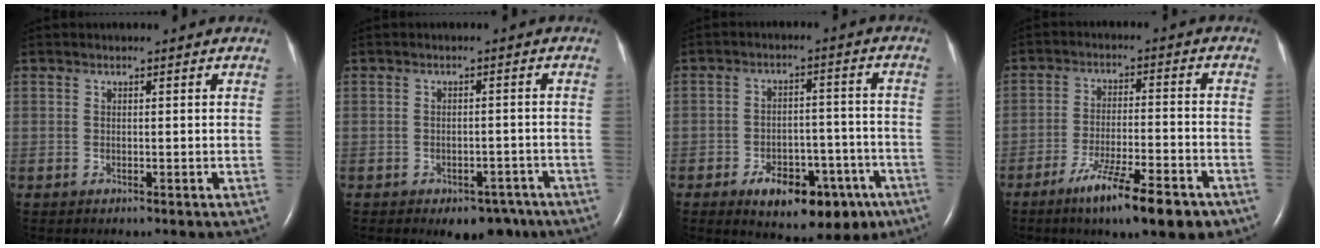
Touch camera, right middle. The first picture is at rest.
{"total": 6.0, "force": [-4.3, 3.3, 2.6], "torque": [-0.022, 0.012, -0.051]}
{"total": 13.0, "force": [-7.6, 6.4, 8.5], "torque": [-0.102, 0.017, -0.100]}
{"total": 12.0, "force": [-7.8, 1.6, 9.0], "torque": [-0.147, -0.019, -0.122]}